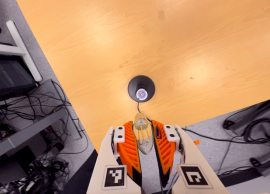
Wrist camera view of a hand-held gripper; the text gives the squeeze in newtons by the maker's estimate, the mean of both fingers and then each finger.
{"total": 22.2, "left": 25.9, "right": 18.4}